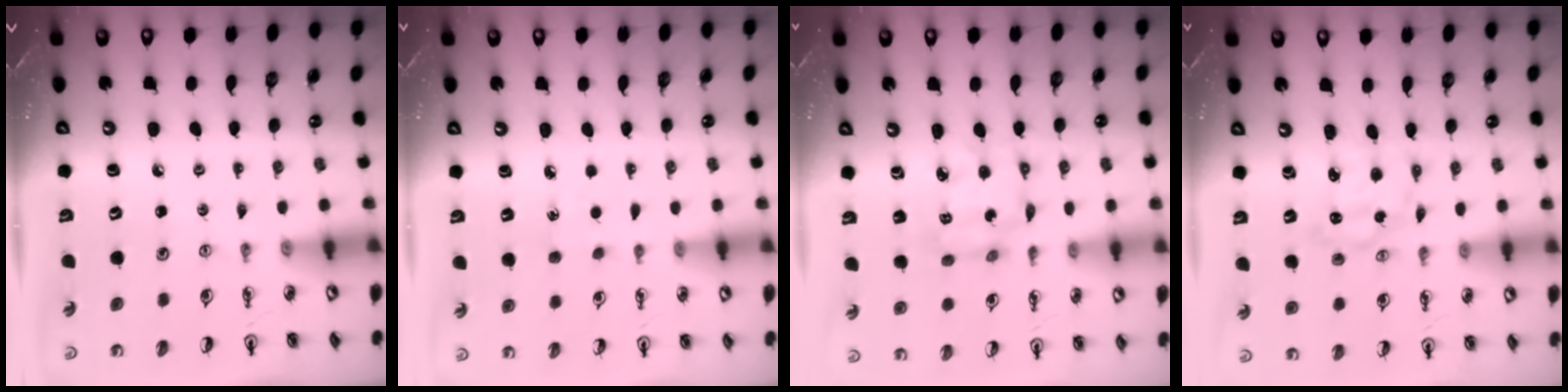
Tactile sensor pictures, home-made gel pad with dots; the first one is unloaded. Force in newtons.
{"total": 2.9, "press": 2.8, "slide": 0.4}
{"total": 9.1, "press": 9.1, "slide": 0.8}
{"total": 2.3, "press": 2.3, "slide": 0.2}